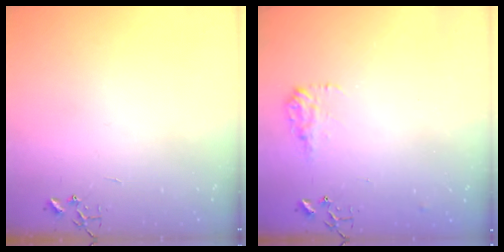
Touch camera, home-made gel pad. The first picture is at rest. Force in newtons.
{"total": 9.2, "press": 9.2, "slide": 0.4}